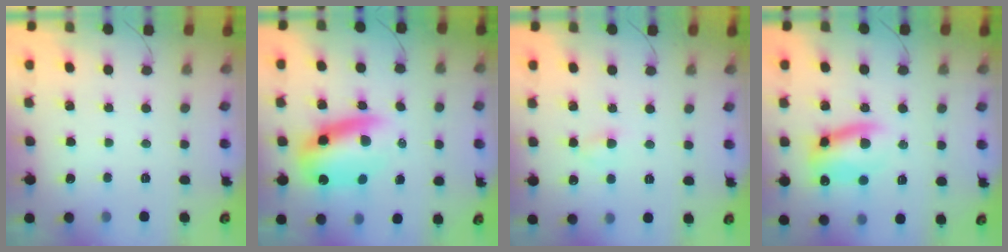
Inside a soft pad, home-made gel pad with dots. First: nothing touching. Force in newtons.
{"total": 10.6, "press": 10.3, "slide": 2.6}
{"total": 3.3, "press": 3.1, "slide": 1.1}
{"total": 10.5, "press": 10.4, "slide": 1.6}